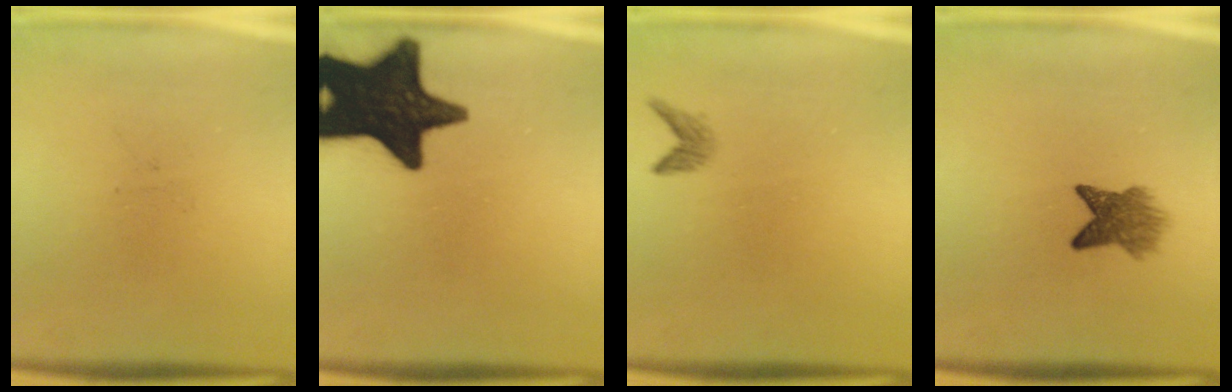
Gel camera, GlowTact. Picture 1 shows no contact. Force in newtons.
{"total": 18.2}
{"total": 1.1}
{"total": 4.7}